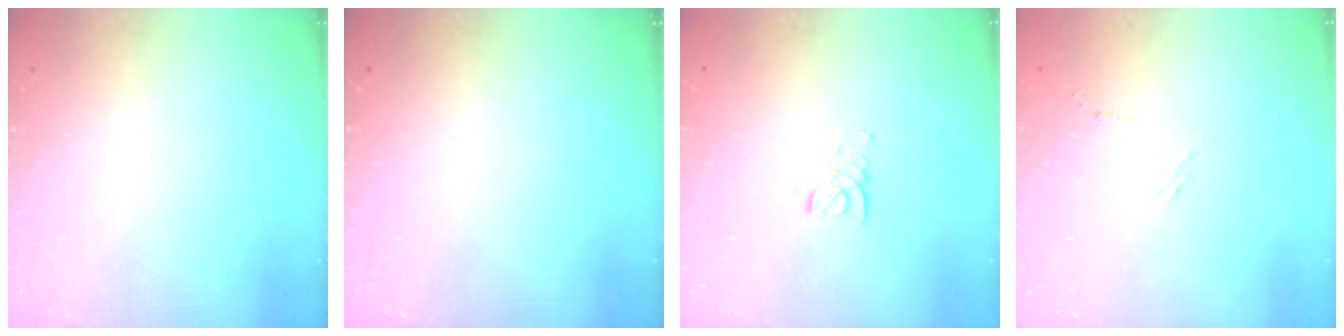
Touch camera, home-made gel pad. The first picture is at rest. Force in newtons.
{"total": 0.0}
{"total": 1.6, "press": 1.6, "slide": 0.1}
{"total": 2.3, "press": 2.3, "slide": 0.4}